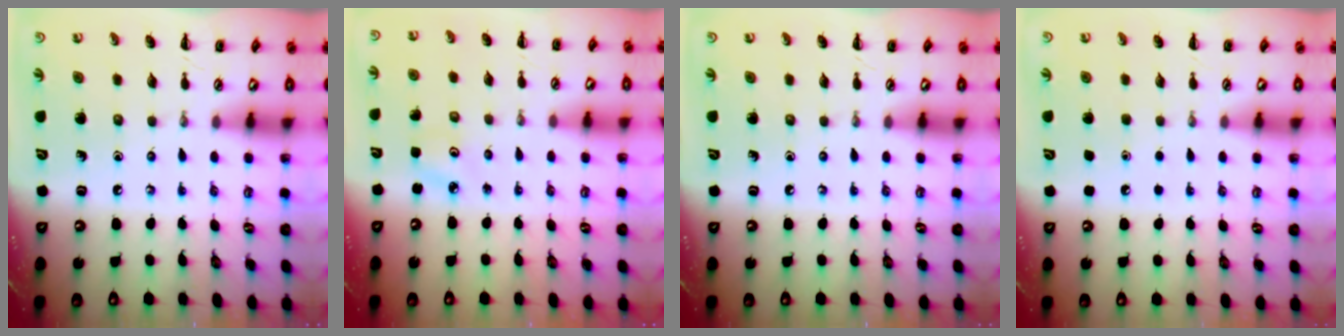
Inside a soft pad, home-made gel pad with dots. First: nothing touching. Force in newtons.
{"total": 2.5, "press": 2.4, "slide": 0.7}
{"total": 0.0}
{"total": 1.6, "press": 1.6, "slide": 0.1}